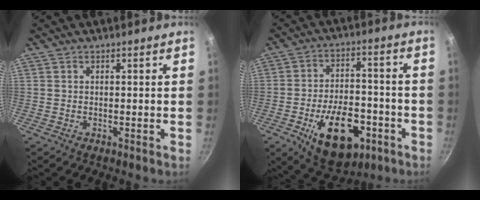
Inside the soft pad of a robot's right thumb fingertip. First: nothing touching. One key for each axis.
{"total": 17.3, "fx": -6.8, "fy": 10.0, "fz": 12.4, "tx": -0.159, "ty": 0.032, "tz": -0.093}